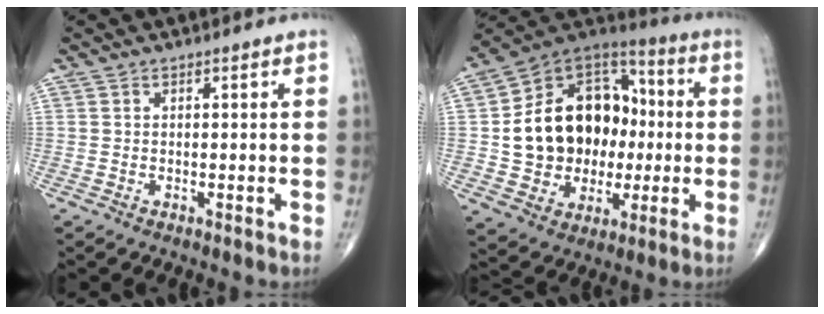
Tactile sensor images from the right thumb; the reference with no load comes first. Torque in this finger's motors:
{"motor_torque": [2.36, 2.65, 1.61, -0.46, 0.20]}